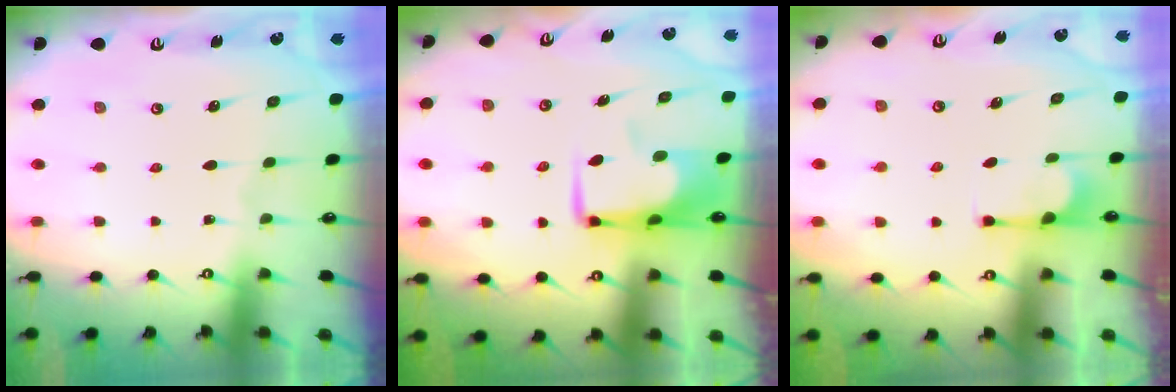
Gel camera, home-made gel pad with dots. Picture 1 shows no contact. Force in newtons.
{"total": 6.2, "press": 6.0, "slide": 1.2}
{"total": 1.2, "press": 1.1, "slide": 0.5}